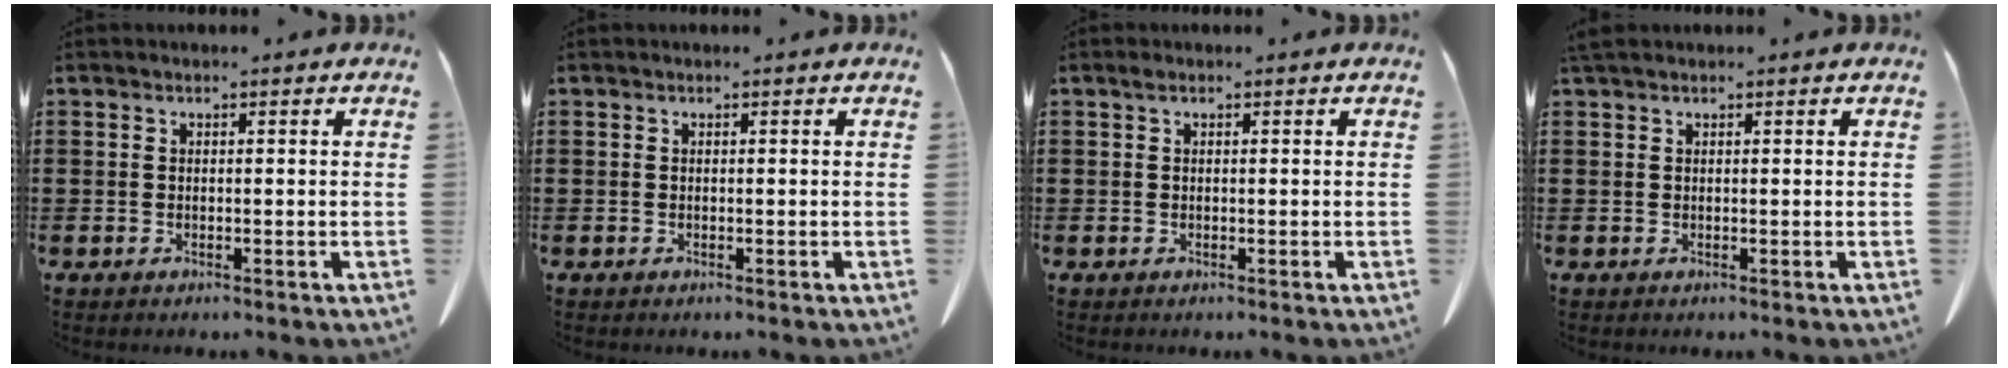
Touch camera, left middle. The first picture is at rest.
{"total": 0.0}
{"total": 0.5, "force": [0.3, 0.2, 0.4], "torque": [-0.009, 0.001, 0.005]}
{"total": 0.6, "force": [0.5, 0.1, 0.3], "torque": [-0.009, -0.001, 0.010]}